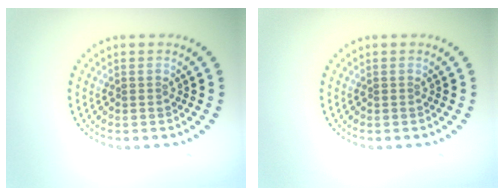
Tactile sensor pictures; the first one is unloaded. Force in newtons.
{"total": 0.0}